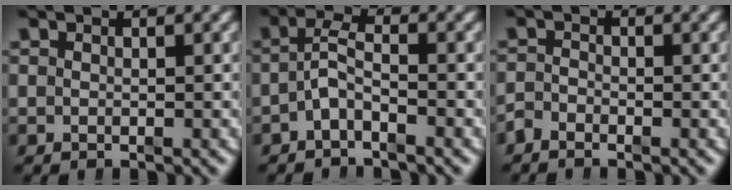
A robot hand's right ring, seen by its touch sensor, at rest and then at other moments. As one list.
[{"total": 3.0, "force": [-1.1, 1.7, 2.2], "torque": [-0.046, -0.002, -0.027]}, {"total": 1.5, "force": [-1.5, 0.4, 0.2], "torque": [-0.002, -0.011, -0.027]}]